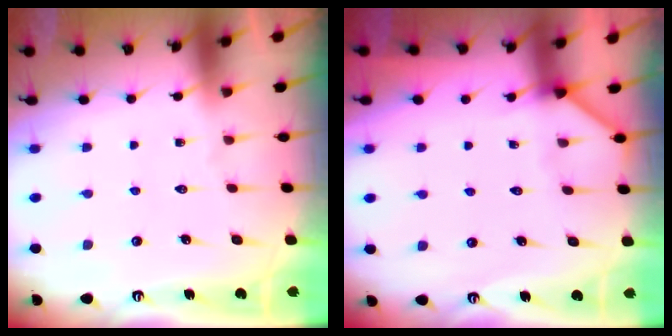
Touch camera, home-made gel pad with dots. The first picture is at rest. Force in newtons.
{"total": 2.7, "press": 2.7, "slide": 0.4}